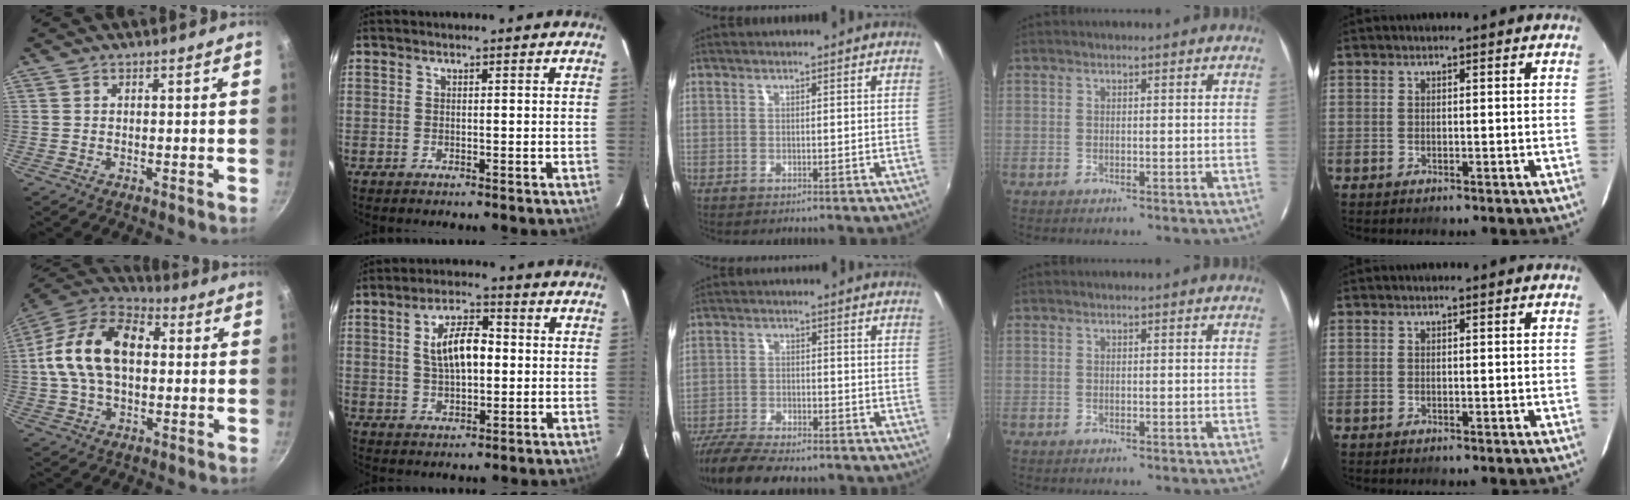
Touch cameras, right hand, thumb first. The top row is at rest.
{"thumb": {"total": 18.8, "force": [1.7, 11.9, 14.5], "torque": [-0.242, 0.035, 0.012]}, "index": {"total": 8.7, "force": [1.0, 4.1, 7.6], "torque": [-0.142, 0.015, 0.023]}, "middle": {"total": 11.6, "force": [-9.9, 2.6, 5.5], "torque": [-0.134, -0.031, -0.172]}}